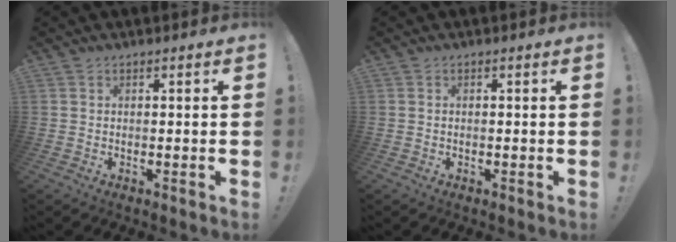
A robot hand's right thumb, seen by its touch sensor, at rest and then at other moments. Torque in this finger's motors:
{"motor_torque": [-0.14, -0.03, -0.24, 0.29, -0.13]}